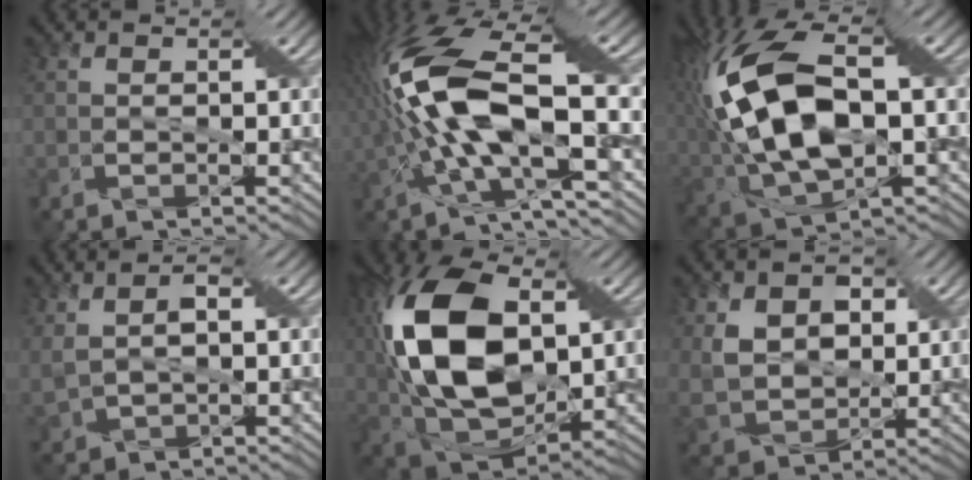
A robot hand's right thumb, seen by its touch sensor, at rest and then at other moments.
{"total": 14.8, "force": [-0.9, 5.3, 13.8], "torque": [-0.294, 0.011, -0.025]}
{"total": 17.1, "force": [2.2, 8.8, 14.4], "torque": [-0.320, 0.008, 0.036]}
{"total": 4.4, "force": [1.2, 2.4, 3.5], "torque": [-0.090, -0.003, 0.025]}
{"total": 18.2, "force": [2.9, 10.6, 14.6], "torque": [-0.308, 0.008, 0.047]}
{"total": 7.3, "force": [2.7, 5.1, 4.4], "torque": [-0.122, 0.001, 0.049]}